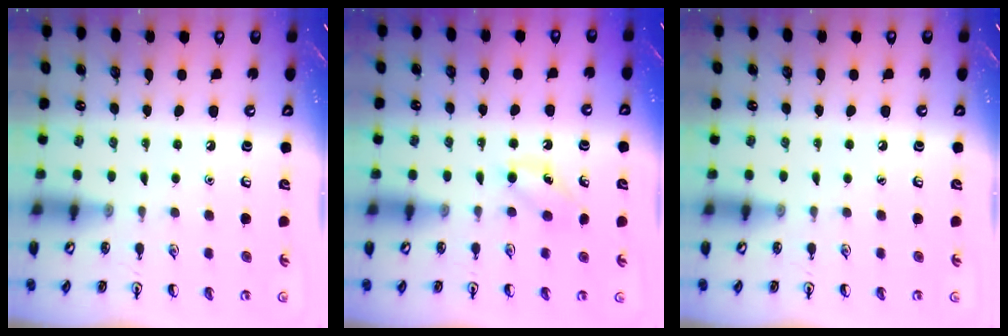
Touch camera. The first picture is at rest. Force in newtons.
{"total": 3.9, "press": 3.7, "slide": 1.3}
{"total": 0.0}